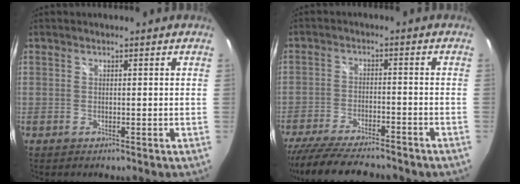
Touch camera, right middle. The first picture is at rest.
{"total": 18.0, "force": [-15.1, 4.6, 8.6], "torque": [-0.174, -0.031, -0.235]}